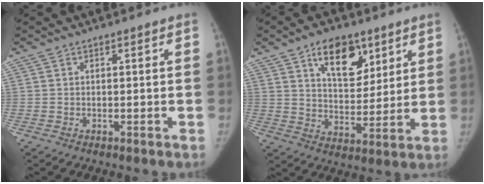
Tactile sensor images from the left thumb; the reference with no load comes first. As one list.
[{"total": 12.7, "force": [7.1, 7.2, 7.8], "torque": [-0.083, -0.040, 0.119]}]